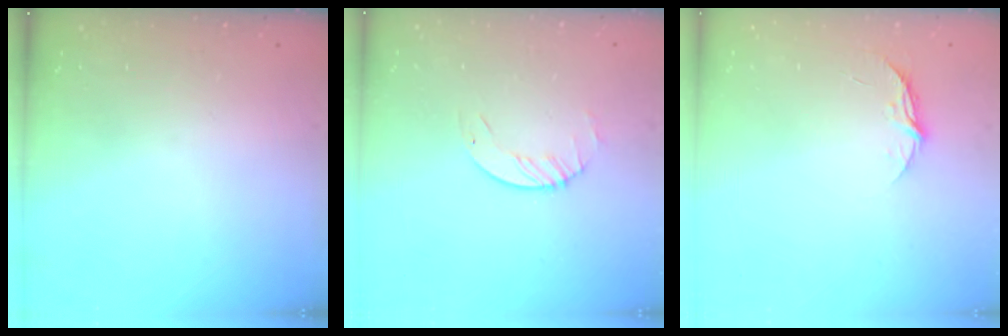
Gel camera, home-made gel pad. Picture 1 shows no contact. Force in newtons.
{"total": 1.6, "press": 1.6, "slide": 0.2}
{"total": 5.3, "press": 5.3, "slide": 0.5}